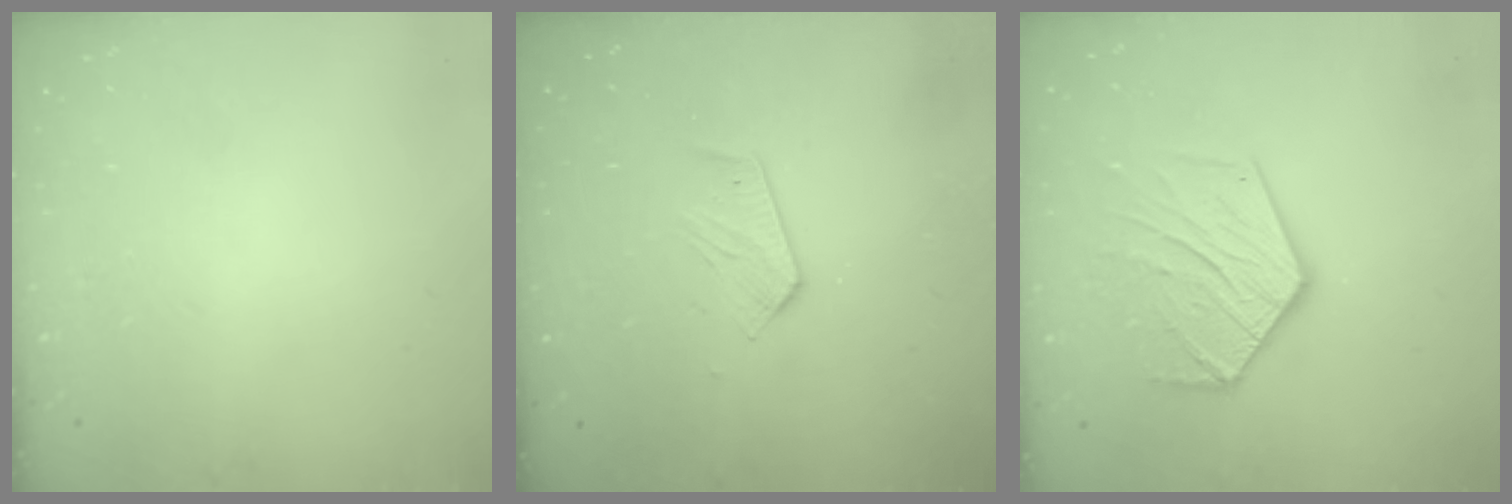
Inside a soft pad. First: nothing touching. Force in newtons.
{"total": 6.2, "press": 6.2, "slide": 0.2}
{"total": 14.0, "press": 13.9, "slide": 1.0}